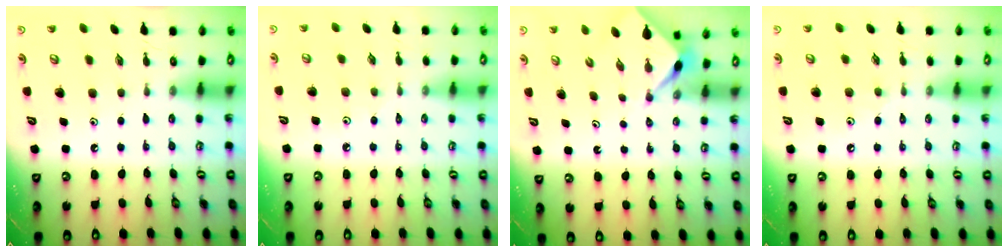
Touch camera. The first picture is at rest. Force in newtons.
{"total": 2.6, "press": 2.6, "slide": 0.5}
{"total": 2.3, "press": 2.3, "slide": 0.3}
{"total": 3.6, "press": 3.6, "slide": 0.6}